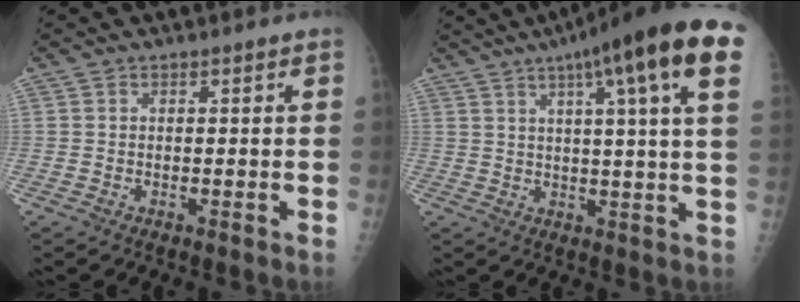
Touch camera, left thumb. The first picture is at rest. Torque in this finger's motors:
{"motor_torque": [0.46, 0.53, 1.54, -1.23, 0.18]}